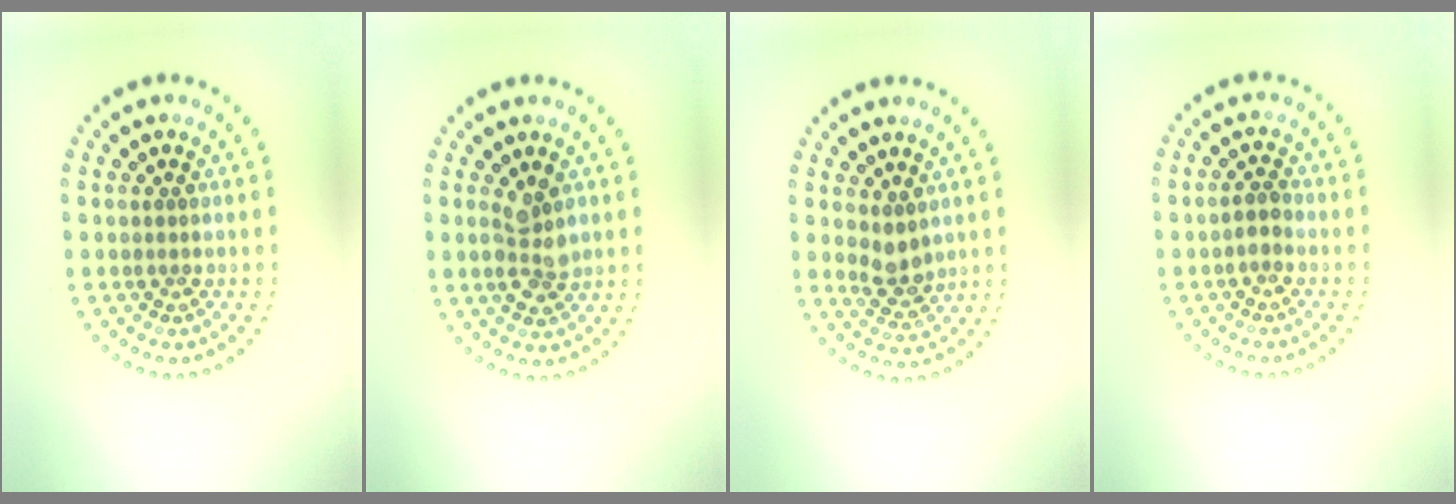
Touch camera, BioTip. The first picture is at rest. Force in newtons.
{"total": 2.6, "press": 2.6, "slide": 0.3}
{"total": 2.5, "press": 2.3, "slide": 1.0}
{"total": 1.1, "press": 1.0, "slide": 0.5}